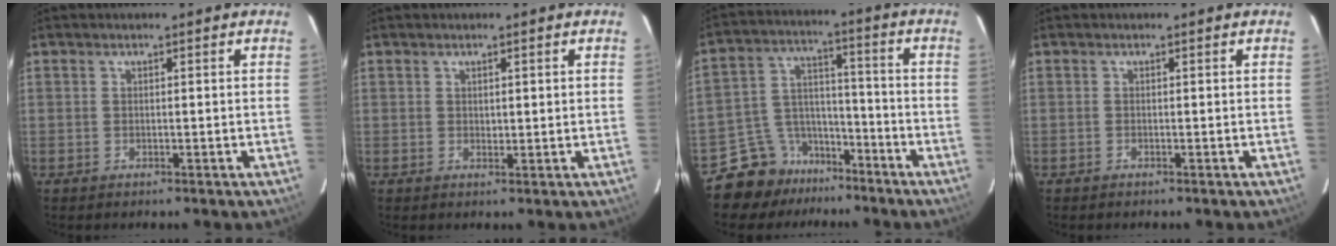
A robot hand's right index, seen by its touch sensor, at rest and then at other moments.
{"total": 1.2, "force": [0.4, 0.7, 0.9], "torque": [-0.014, 0.001, 0.010]}
{"total": 10.3, "force": [-7.8, 6.7, 0.5], "torque": [-0.013, 0.058, -0.131]}
{"total": 0.0}